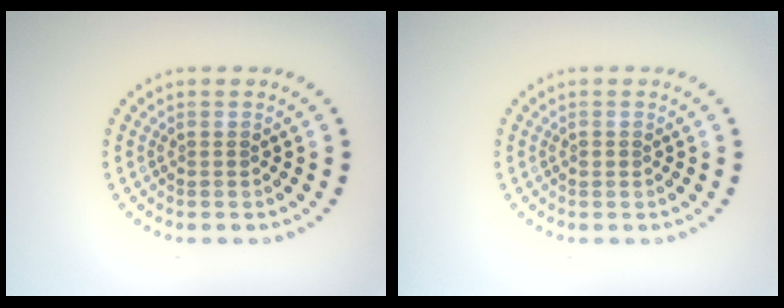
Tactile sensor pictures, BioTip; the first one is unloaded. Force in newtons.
{"total": 0.6, "press": 0.6, "slide": 0.1}